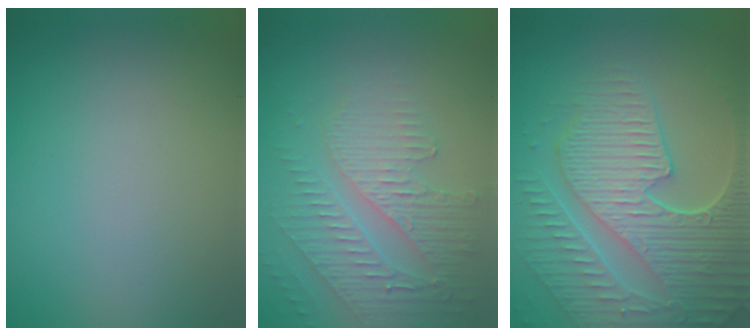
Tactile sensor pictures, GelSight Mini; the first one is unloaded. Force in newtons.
{"total": 4.0, "press": 3.4, "slide": 2.0}
{"total": 9.3, "press": 6.3, "slide": 6.8}